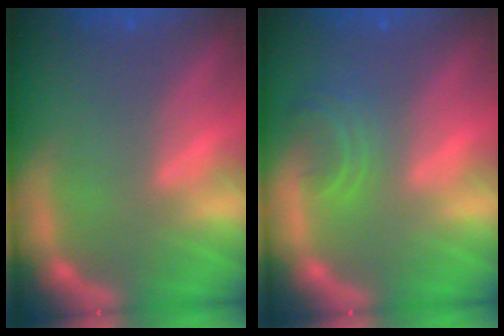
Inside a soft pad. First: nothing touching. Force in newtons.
{"total": 2.4}